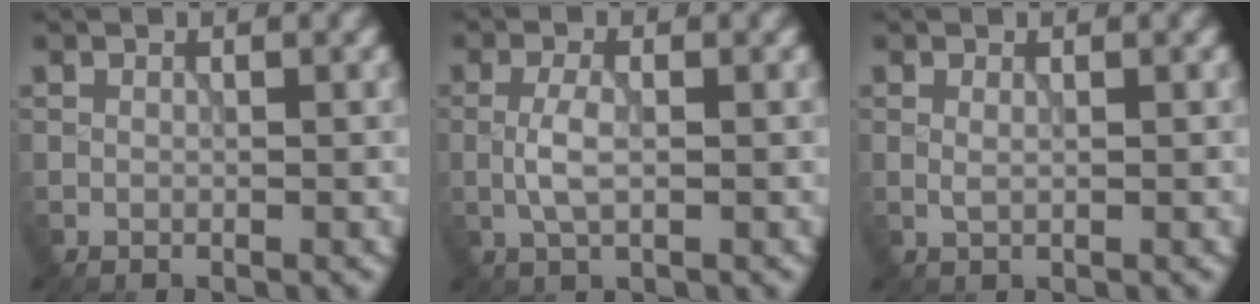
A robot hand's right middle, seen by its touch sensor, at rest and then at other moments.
{"total": 2.5, "force": [-0.4, 1.0, 2.3], "torque": [-0.053, 0.001, -0.011]}
{"total": 0.7, "force": [0.1, 0.3, 0.7], "torque": [-0.016, 0.001, 0.002]}